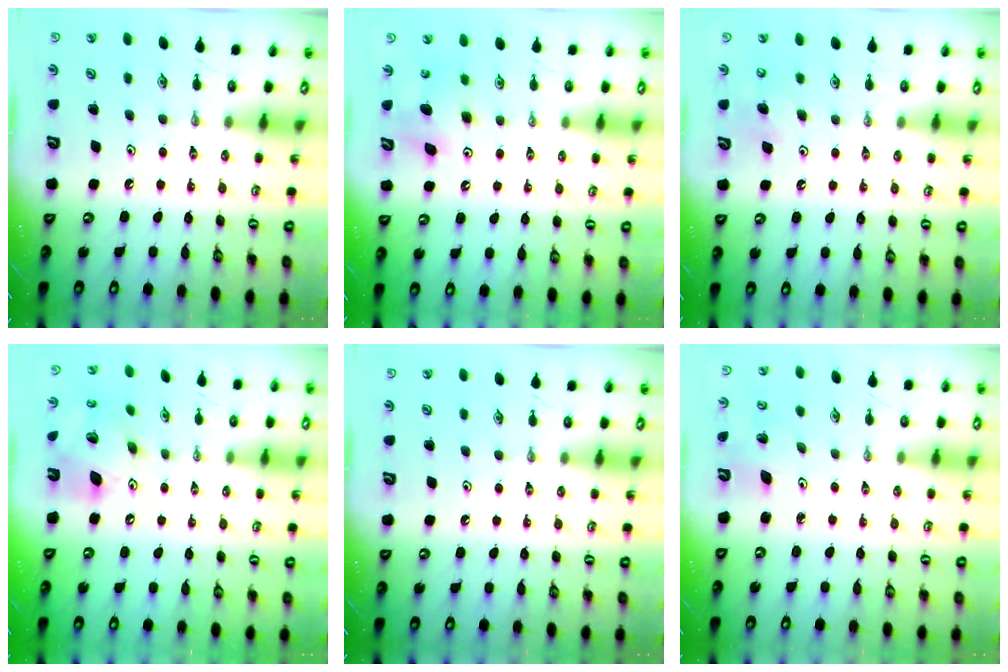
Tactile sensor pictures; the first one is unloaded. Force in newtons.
{"total": 8.1, "press": 8.0, "slide": 0.7}
{"total": 8.2, "press": 8.1, "slide": 1.1}
{"total": 14.8, "press": 14.7, "slide": 1.2}
{"total": 0.0}
{"total": 3.7, "press": 3.4, "slide": 1.5}